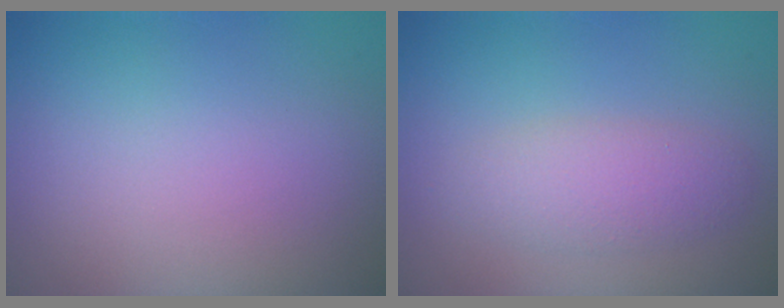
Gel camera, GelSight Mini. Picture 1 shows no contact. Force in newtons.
{"total": 2.6, "press": 2.6, "slide": 0.2}